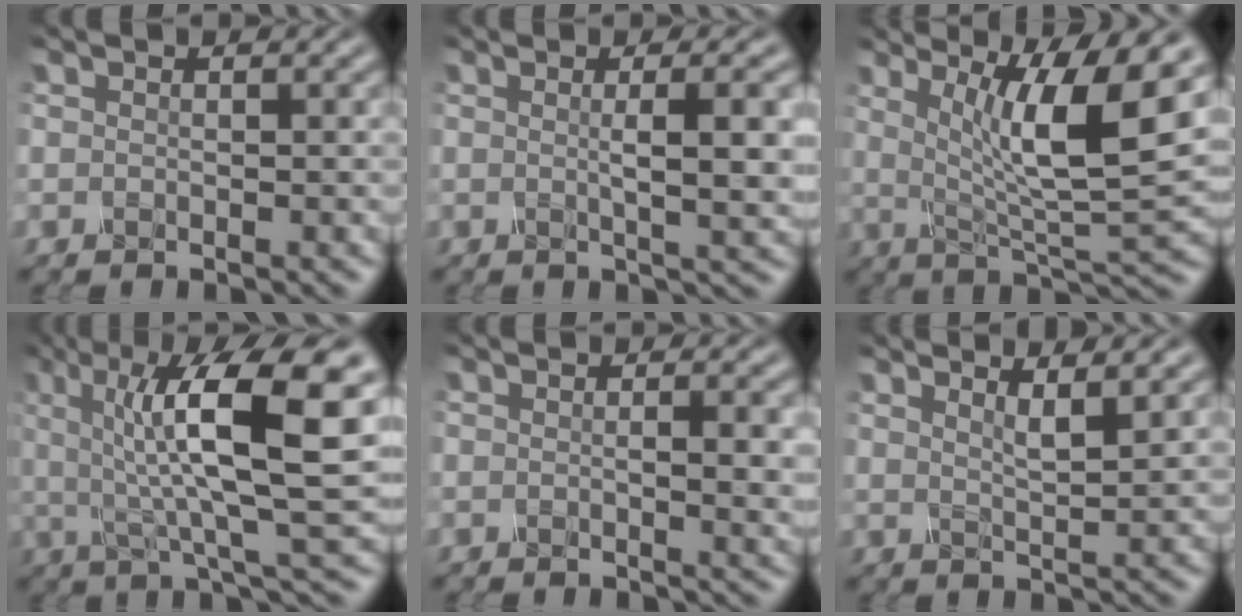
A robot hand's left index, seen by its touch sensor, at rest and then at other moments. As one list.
[{"total": 5.1, "force": [0.4, 1.1, 5.0], "torque": [-0.063, 0.011, 0.012]}, {"total": 10.1, "force": [2.2, 2.0, 9.7], "torque": [-0.155, 0.000, 0.048]}, {"total": 11.8, "force": [2.4, 3.1, 11.1], "torque": [-0.188, 0.009, 0.047]}, {"total": 2.6, "force": [0.0, 0.5, 2.6], "torque": [-0.034, 0.001, 0.006]}, {"total": 2.5, "force": [1.8, 0.3, 1.8], "torque": [-0.024, 0.010, 0.026]}]